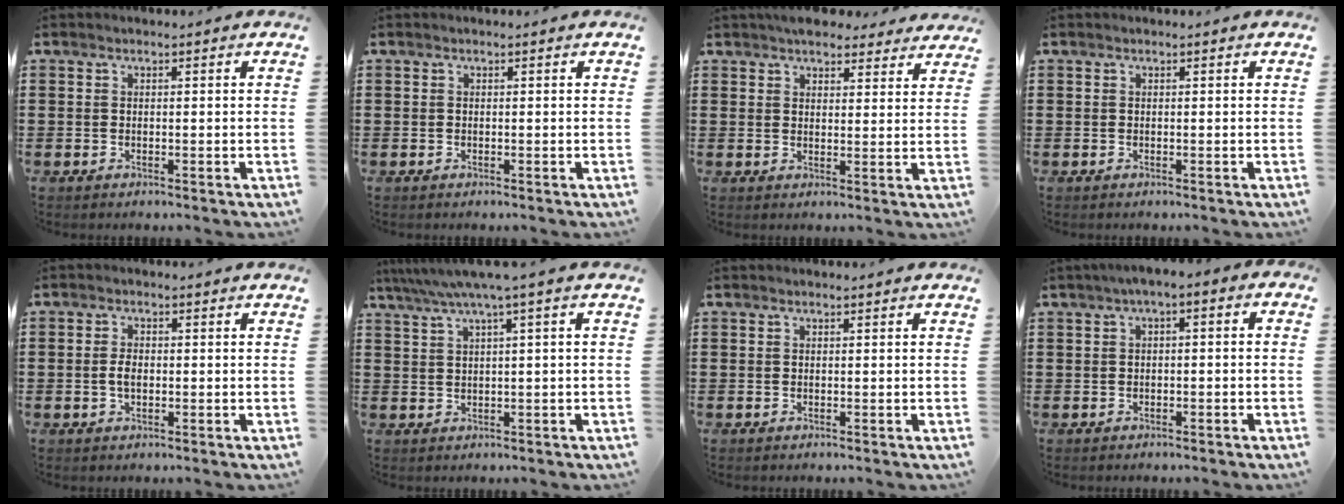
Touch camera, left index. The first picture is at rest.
{"total": 0.0}
{"total": 4.5, "force": [4.2, 1.4, 1.0], "torque": [-0.024, -0.009, 0.078]}
{"total": 0.0}
{"total": 2.3, "force": [-0.2, 1.2, 1.9], "torque": [-0.046, 0.001, -0.008]}
{"total": 3.7, "force": [1.5, -0.5, 3.4], "torque": [-0.068, -0.008, 0.022]}
{"total": 0.0}
{"total": 2.4, "force": [-1.9, 0.6, 1.4], "torque": [-0.026, 0.005, -0.042]}